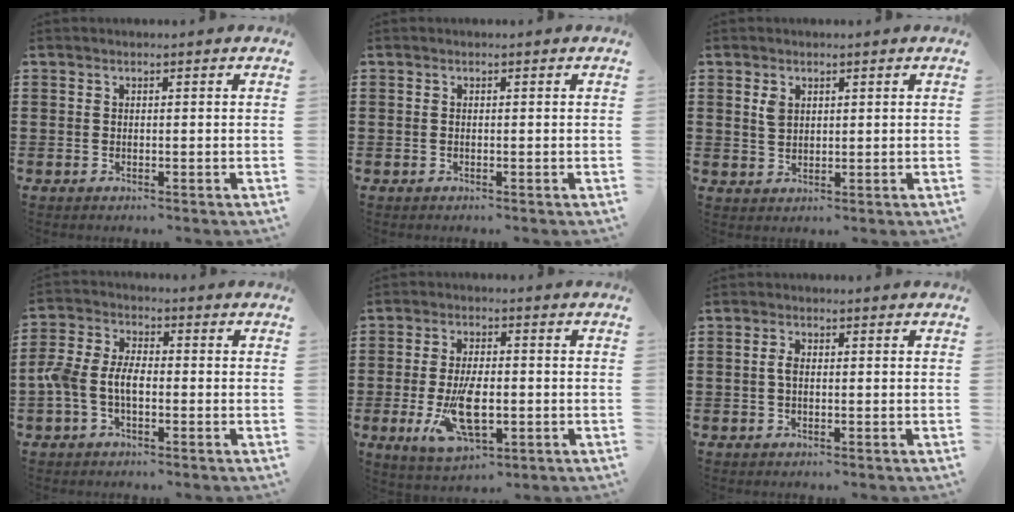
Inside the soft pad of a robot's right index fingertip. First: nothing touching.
{"total": 0.0}
{"total": 2.3, "force": [1.0, 1.4, 1.5], "torque": [-0.034, 0.003, 0.019]}
{"total": 5.8, "force": [-1.6, 3.3, 4.5], "torque": [-0.129, -0.007, -0.042]}
{"total": 9.5, "force": [-2.1, 4.2, 8.3], "torque": [-0.168, -0.015, -0.037]}
{"total": 1.8, "force": [-0.1, 0.9, 1.6], "torque": [-0.039, -0.001, -0.005]}